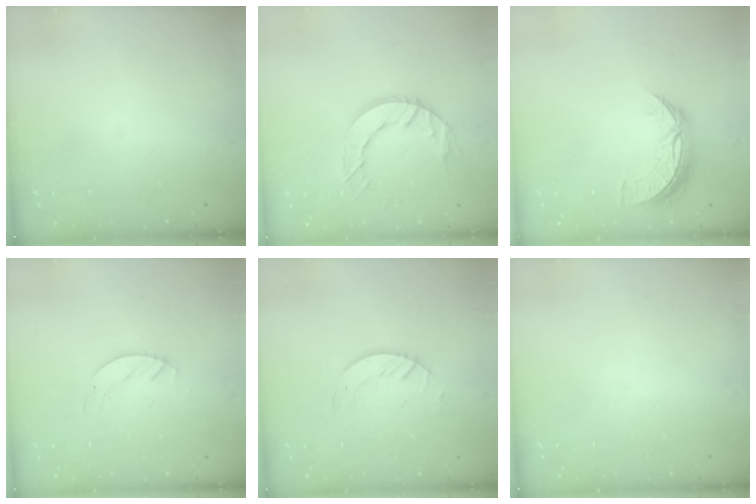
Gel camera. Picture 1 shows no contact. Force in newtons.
{"total": 9.1, "press": 9.1, "slide": 0.5}
{"total": 7.9, "press": 7.9, "slide": 0.3}
{"total": 2.1, "press": 2.1, "slide": 0.2}
{"total": 3.1, "press": 3.0, "slide": 0.3}
{"total": 0.0}